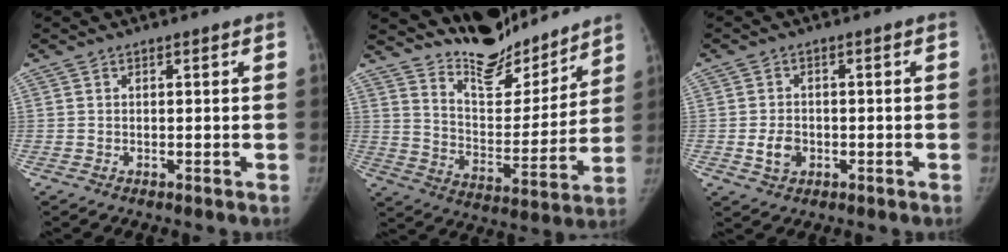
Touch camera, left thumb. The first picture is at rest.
{"total": 16.9, "force": [15.3, 5.0, 5.1], "torque": [-0.036, -0.118, 0.254]}
{"total": 3.7, "force": [-0.8, 2.9, 2.2], "torque": [-0.032, 0.003, -0.011]}